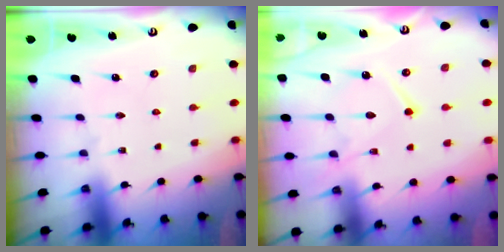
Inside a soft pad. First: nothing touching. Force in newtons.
{"total": 12.6, "press": 12.6, "slide": 1.2}